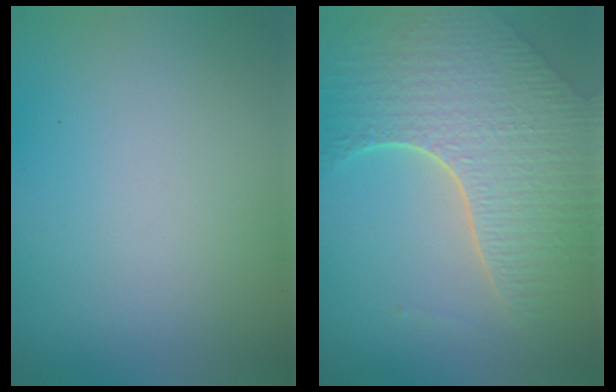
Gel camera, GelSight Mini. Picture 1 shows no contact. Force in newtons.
{"total": 7.8, "press": 5.6, "slide": 5.4}